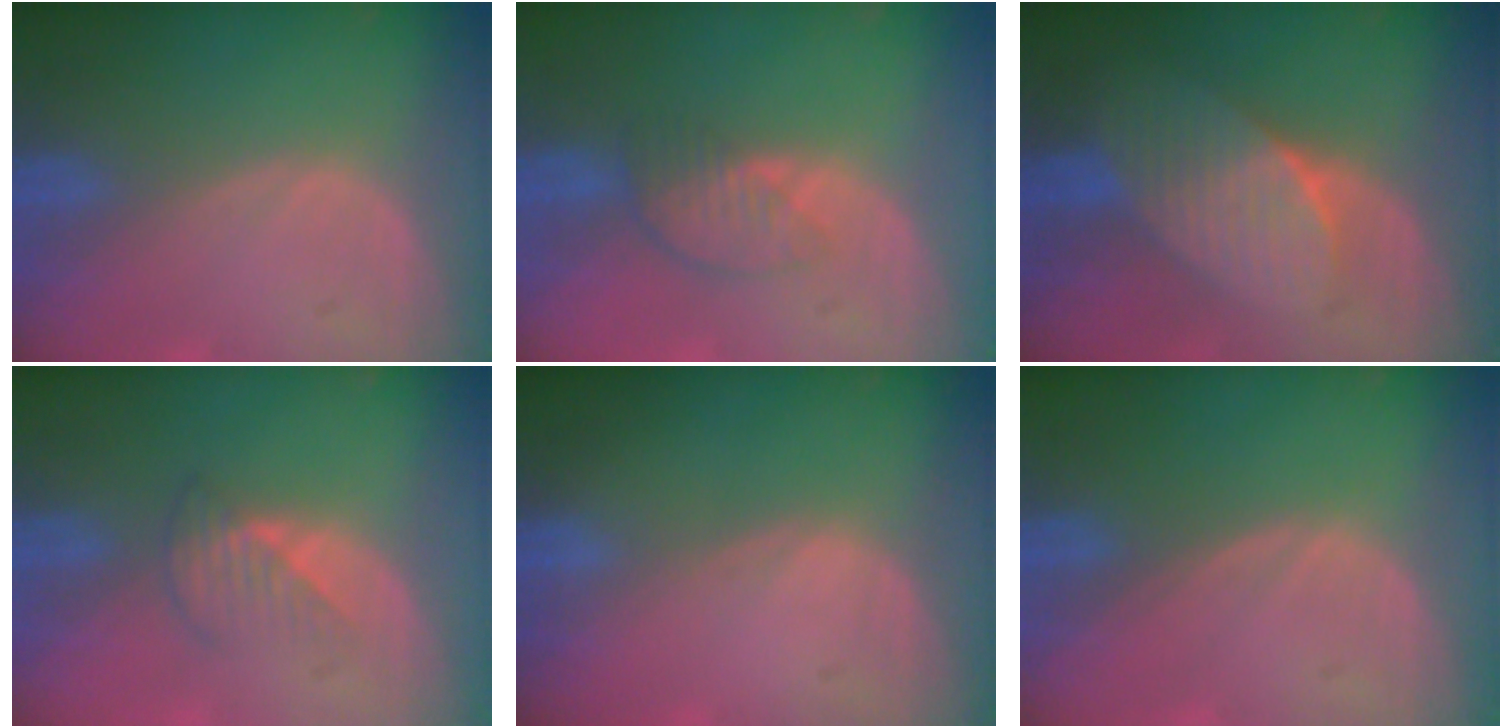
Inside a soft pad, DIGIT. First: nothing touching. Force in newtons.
{"total": 4.0, "press": 3.5, "slide": 1.8}
{"total": 7.4, "press": 6.6, "slide": 3.3}
{"total": 3.4, "press": 3.2, "slide": 1.2}
{"total": 0.0}
{"total": 0.0}